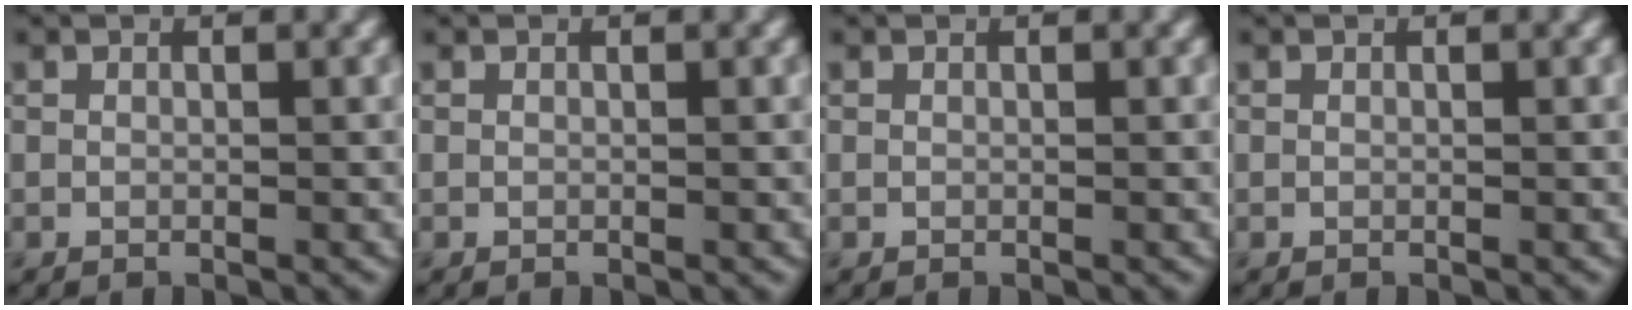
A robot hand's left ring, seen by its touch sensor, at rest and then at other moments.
{"total": 0.0}
{"total": 0.0}
{"total": 0.0}